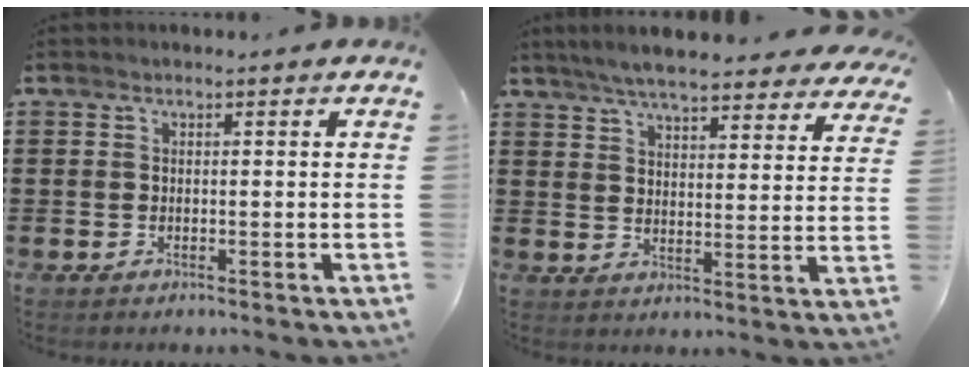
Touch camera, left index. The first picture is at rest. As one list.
[{"total": 6.5, "force": [6.1, 0.1, 2.4], "torque": [-0.068, -0.022, 0.109]}]